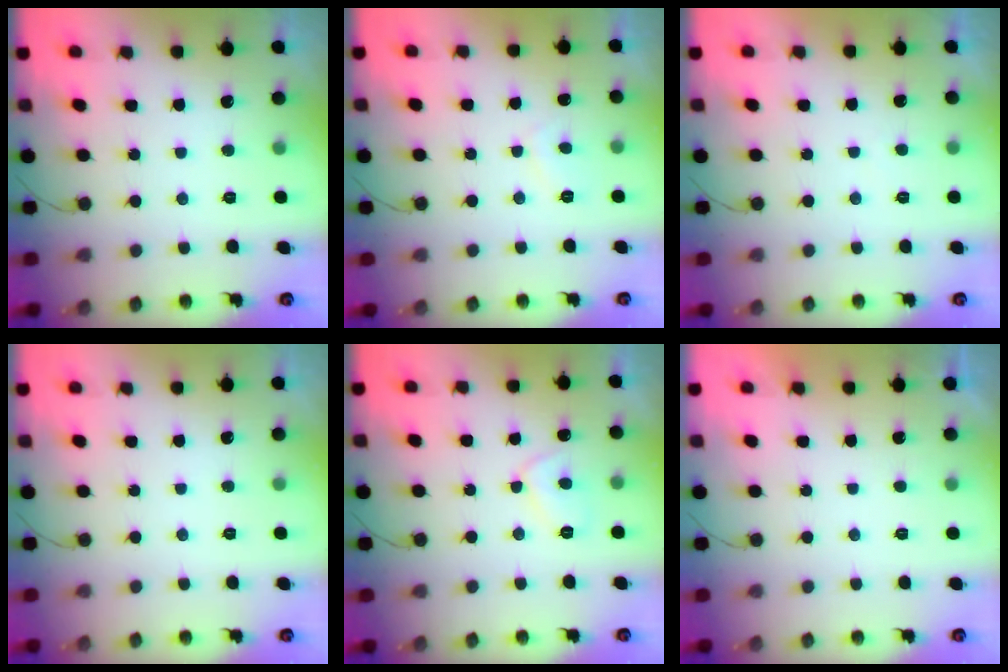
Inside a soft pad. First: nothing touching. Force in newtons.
{"total": 2.0, "press": 1.9, "slide": 0.7}
{"total": 1.1, "press": 1.0, "slide": 0.5}
{"total": 0.0}
{"total": 6.1, "press": 6.0, "slide": 0.7}
{"total": 2.0, "press": 2.0, "slide": 0.6}